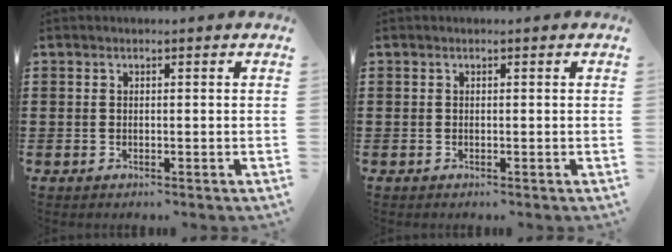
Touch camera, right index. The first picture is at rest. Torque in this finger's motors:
{"motor_torque": [0.00, 0.00, 0.01, -0.01]}